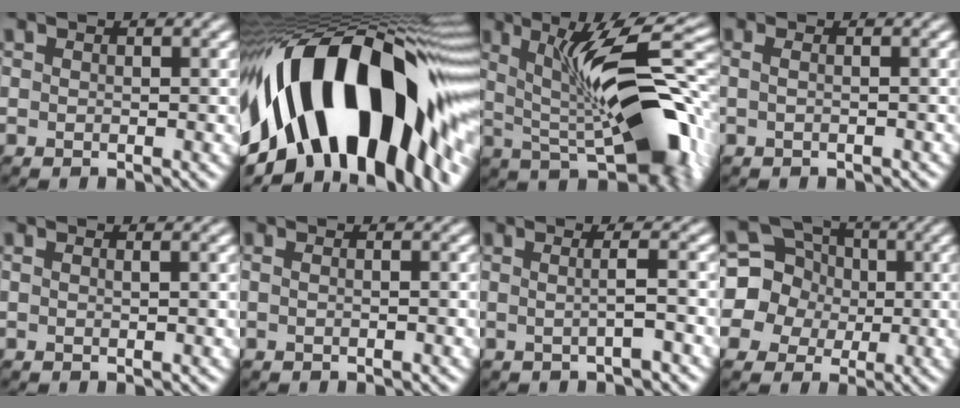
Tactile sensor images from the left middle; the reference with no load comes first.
{"total": 20.9, "force": [-2.0, 10.8, 17.7], "torque": [-0.300, -0.010, -0.042]}
{"total": 13.6, "force": [1.6, 5.2, 12.5], "torque": [-0.177, 0.003, 0.022]}
{"total": 1.1, "force": [0.0, 0.4, 1.0], "torque": [-0.018, -0.004, -0.011]}
{"total": 1.2, "force": [0.5, 0.5, 0.9], "torque": [-0.009, 0.003, 0.000]}
{"total": 0.5, "force": [-0.1, 0.2, 0.5], "torque": [-0.011, -0.004, -0.006]}
{"total": 2.4, "force": [0.1, 0.6, 2.3], "torque": [-0.032, 0.005, -0.007]}
{"total": 7.9, "force": [-0.1, 7.6, 1.9], "torque": [-0.056, 0.021, -0.032]}